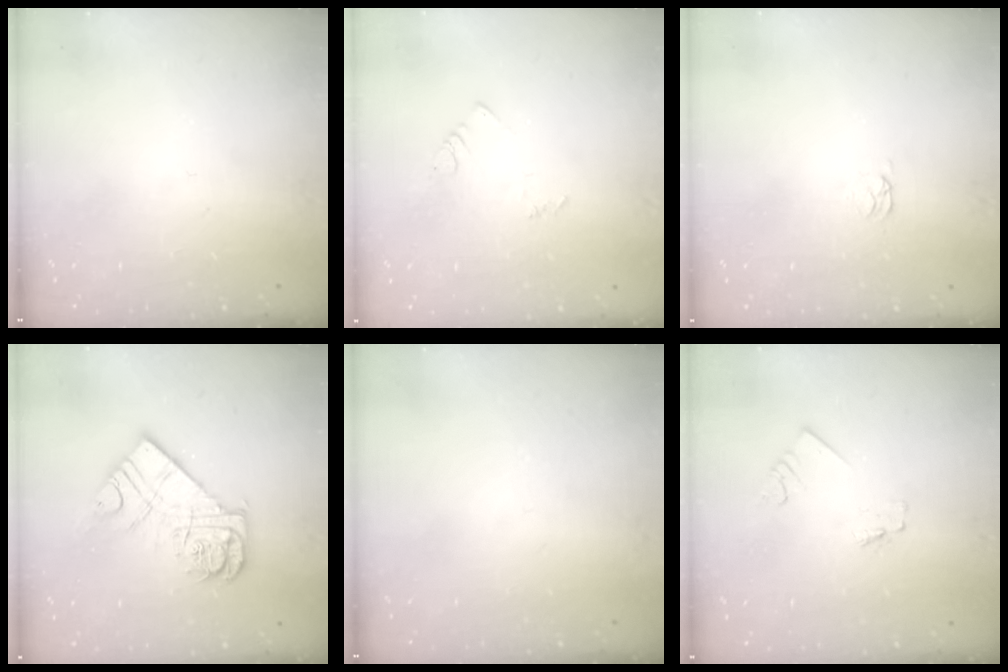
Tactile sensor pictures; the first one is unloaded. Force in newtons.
{"total": 3.7, "press": 3.7, "slide": 0.3}
{"total": 1.6, "press": 1.6, "slide": 0.4}
{"total": 13.9, "press": 13.8, "slide": 1.5}
{"total": 0.0}
{"total": 1.2, "press": 1.2, "slide": 0.1}